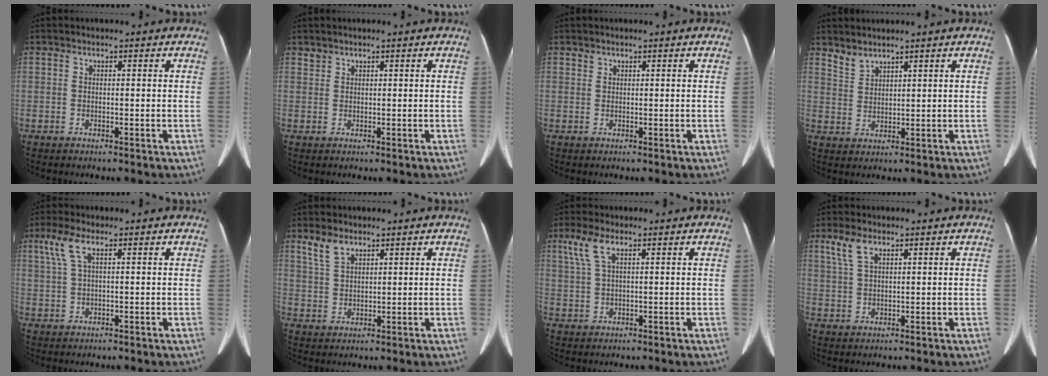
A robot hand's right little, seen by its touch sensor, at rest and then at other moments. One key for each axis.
{"total": 0.7, "fx": 0.7, "fy": 0.2, "fz": 0.0, "tx": -0.002, "ty": 0.004, "tz": 0.016}
{"total": 0.5, "fx": 0.5, "fy": 0.2, "fz": 0.0, "tx": 0.000, "ty": 0.001, "tz": 0.007}
{"total": 2.6, "fx": 2.5, "fy": 0.5, "fz": 0.5, "tx": -0.013, "ty": 0.004, "tz": 0.056}
{"total": 3.8, "fx": 1.7, "fy": 0.9, "fz": 3.3, "tx": -0.086, "ty": 0.019, "tz": 0.041}
{"total": 3.8, "fx": 2.7, "fy": 1.6, "fz": 2.1, "tx": -0.050, "ty": 0.010, "tz": 0.061}
{"total": 4.0, "fx": 2.0, "fy": 1.0, "fz": 3.2, "tx": -0.084, "ty": 0.015, "tz": 0.049}
{"total": 3.6, "fx": 2.2, "fy": 1.3, "fz": 2.6, "tx": -0.065, "ty": 0.013, "tz": 0.053}